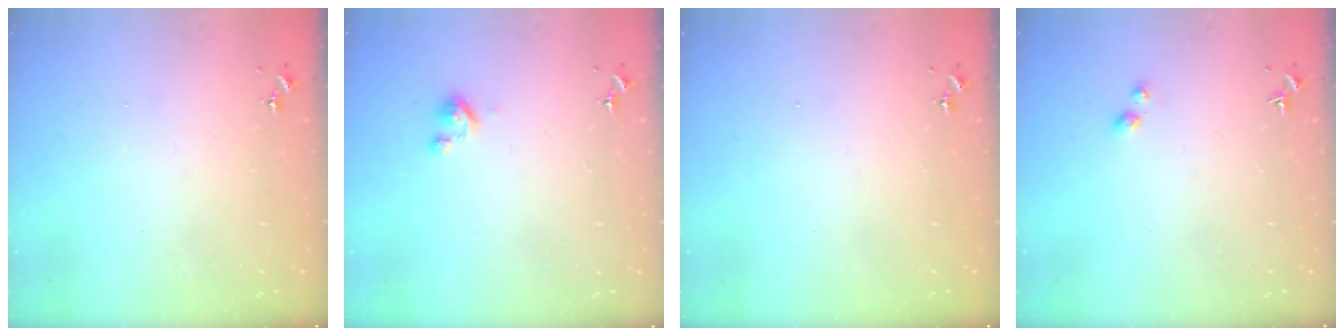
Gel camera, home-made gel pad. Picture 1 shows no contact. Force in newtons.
{"total": 2.8, "press": 2.8, "slide": 0.3}
{"total": 0.0}
{"total": 2.8, "press": 2.8, "slide": 0.3}